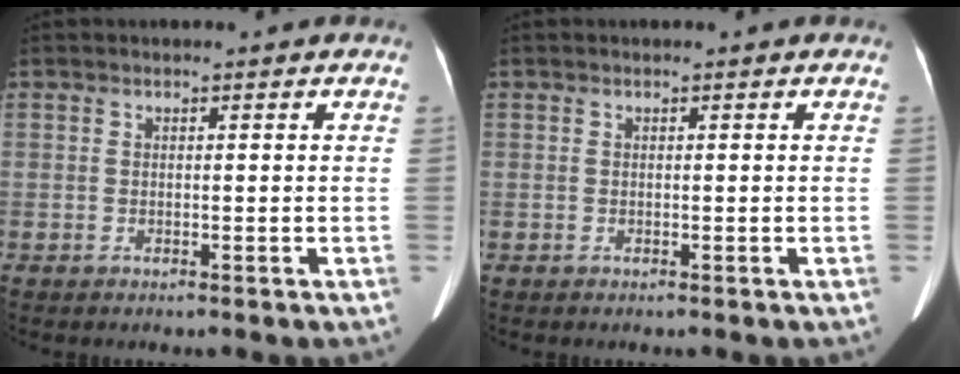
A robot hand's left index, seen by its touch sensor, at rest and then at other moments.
{"total": 0.0}